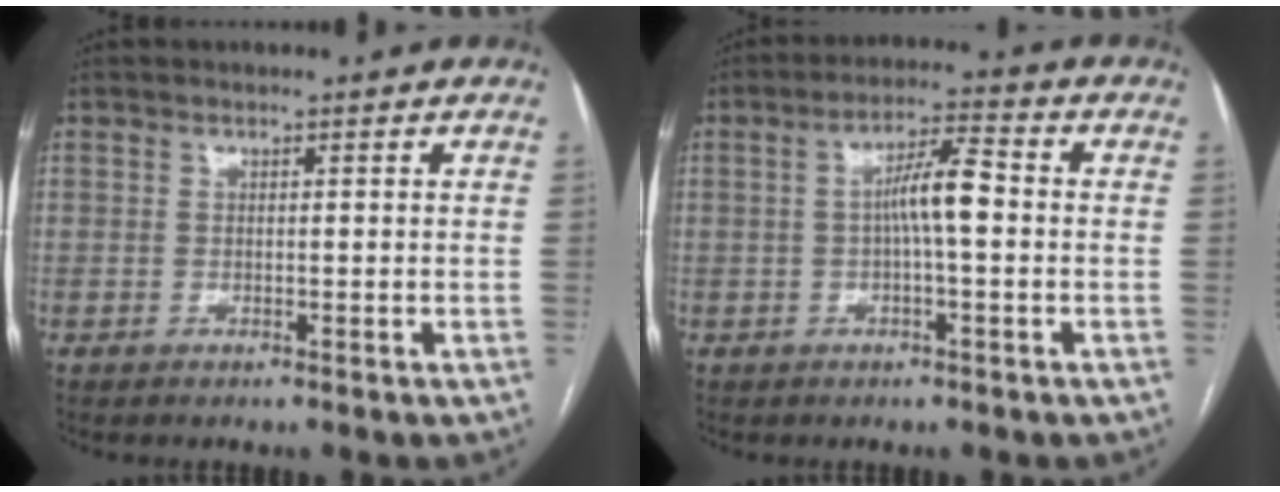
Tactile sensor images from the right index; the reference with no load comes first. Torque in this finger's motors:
{"motor_torque": [1.06, 0.00, 0.30, 0.12]}